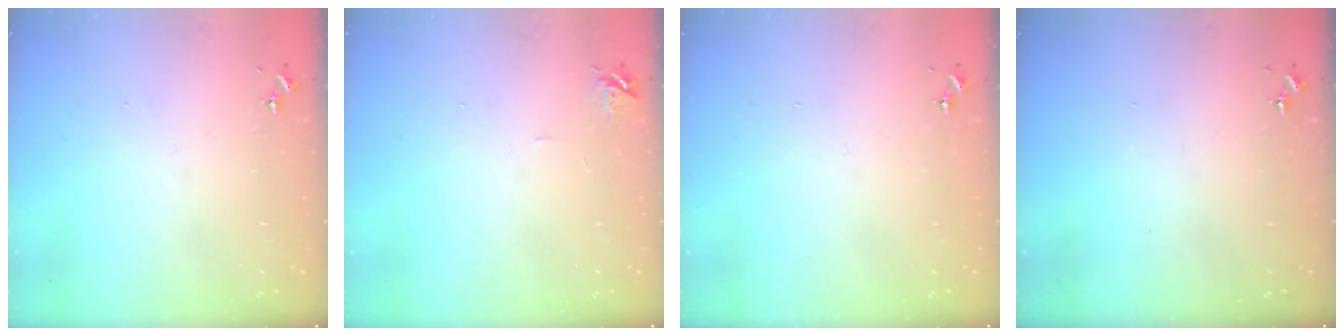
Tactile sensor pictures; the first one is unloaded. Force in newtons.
{"total": 5.8, "press": 5.8, "slide": 0.7}
{"total": 0.0}
{"total": 0.0}